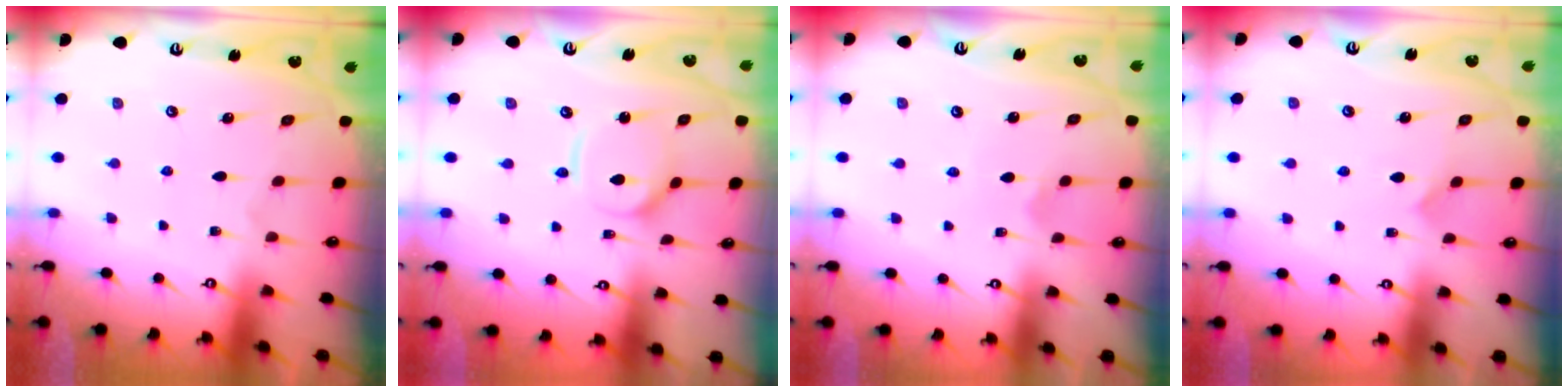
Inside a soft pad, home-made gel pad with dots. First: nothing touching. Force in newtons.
{"total": 7.9, "press": 7.9, "slide": 0.6}
{"total": 2.8, "press": 2.8, "slide": 0.6}
{"total": 4.3, "press": 4.2, "slide": 0.3}